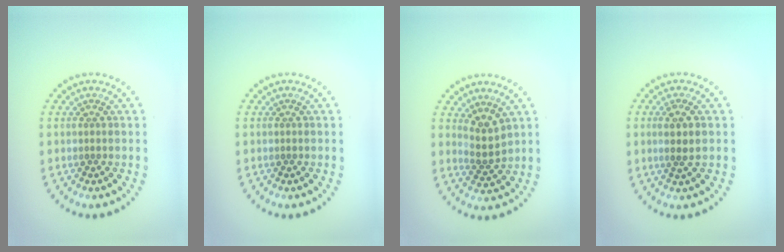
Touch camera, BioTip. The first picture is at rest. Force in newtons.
{"total": 0.0}
{"total": 2.5, "press": 1.8, "slide": 1.8}
{"total": 1.6, "press": 1.4, "slide": 0.9}